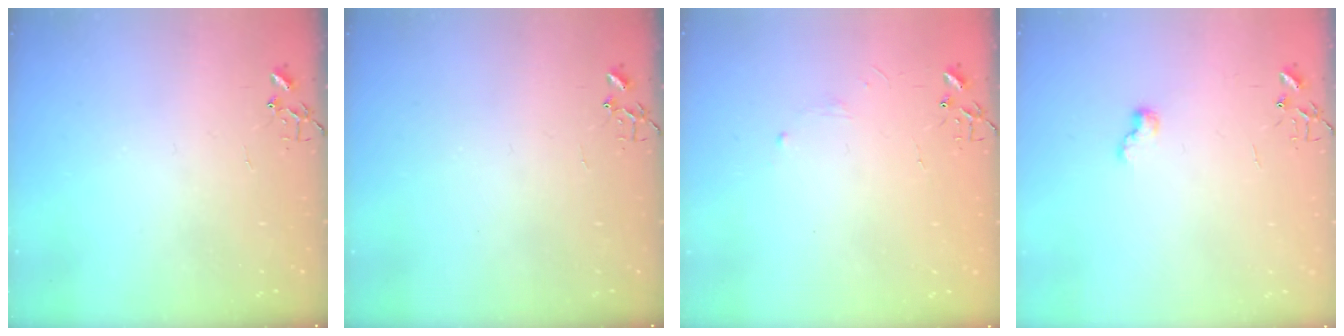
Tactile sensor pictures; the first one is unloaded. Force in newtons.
{"total": 0.0}
{"total": 2.8, "press": 2.8, "slide": 0.5}
{"total": 6.1, "press": 6.0, "slide": 0.7}